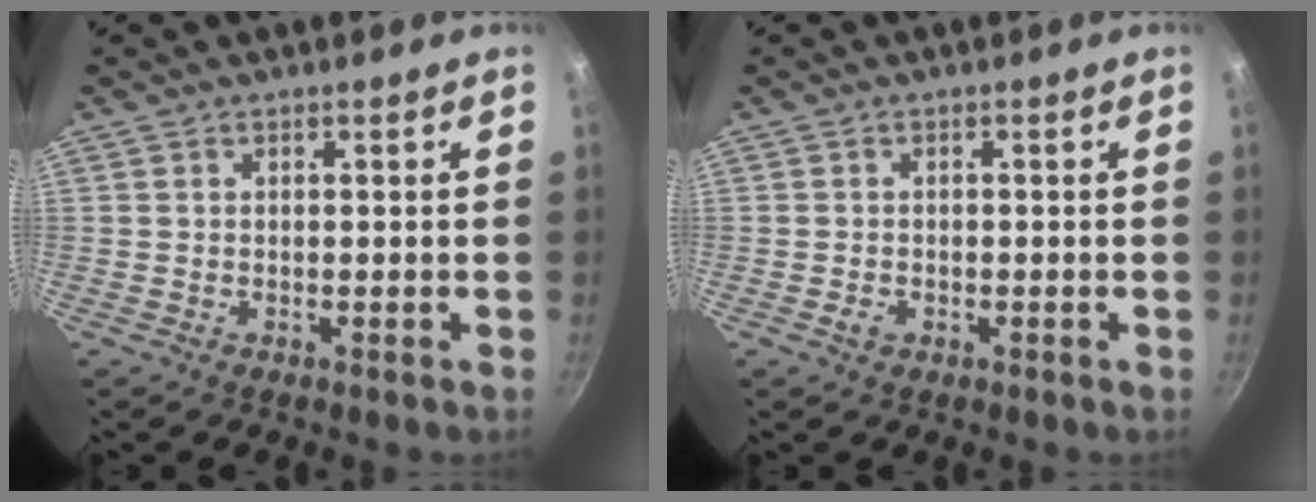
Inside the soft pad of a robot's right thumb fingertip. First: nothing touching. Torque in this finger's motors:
{"motor_torque": [-0.09, 0.31, 0.01, 0.82, -0.01]}